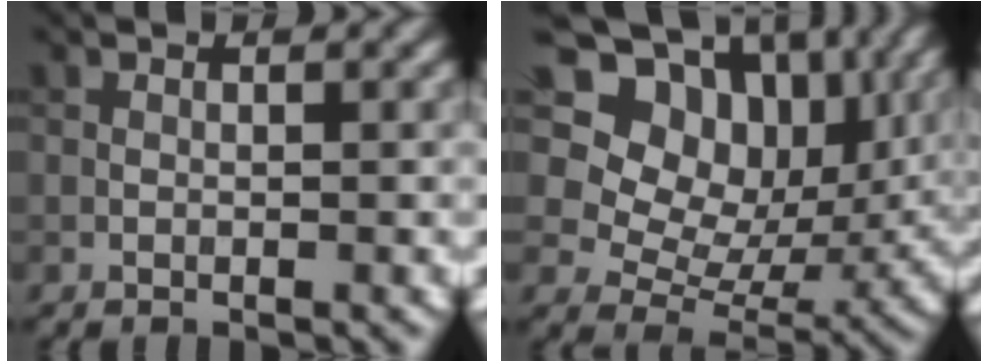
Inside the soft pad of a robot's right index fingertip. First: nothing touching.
{"total": 16.5, "force": [7.4, 11.7, 9.0], "torque": [-0.194, 0.054, 0.142]}